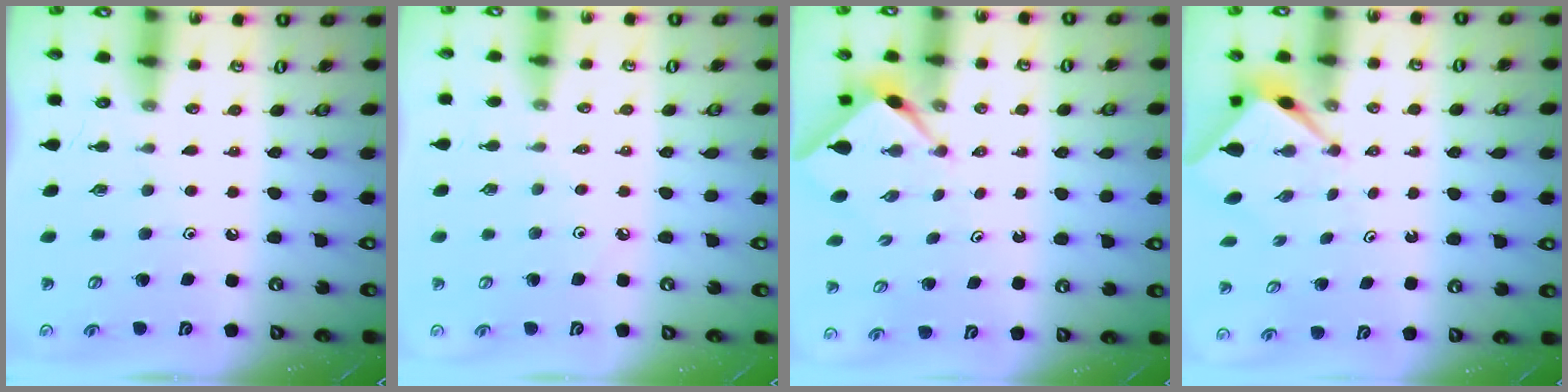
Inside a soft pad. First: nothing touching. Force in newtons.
{"total": 1.1, "press": 1.1, "slide": 0.4}
{"total": 2.4, "press": 2.4, "slide": 0.1}
{"total": 2.5, "press": 2.5, "slide": 0.2}